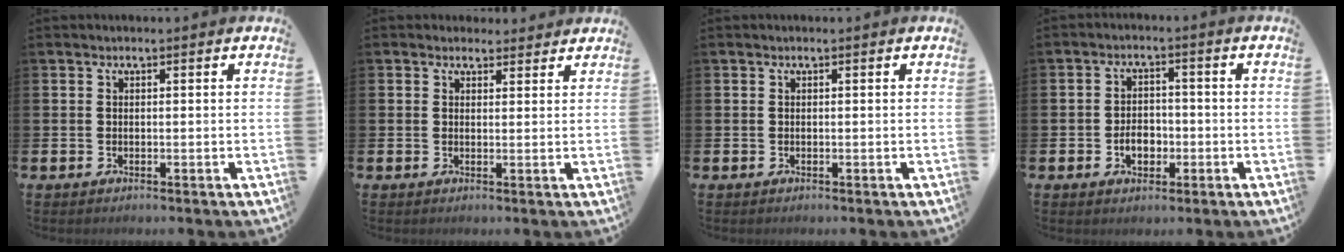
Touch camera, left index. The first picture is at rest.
{"total": 2.2, "force": [2.0, 0.9, -0.1], "torque": [0.006, -0.004, 0.036]}
{"total": 0.0}
{"total": 3.6, "force": [-1.2, 2.6, 2.3], "torque": [-0.026, -0.003, -0.029]}